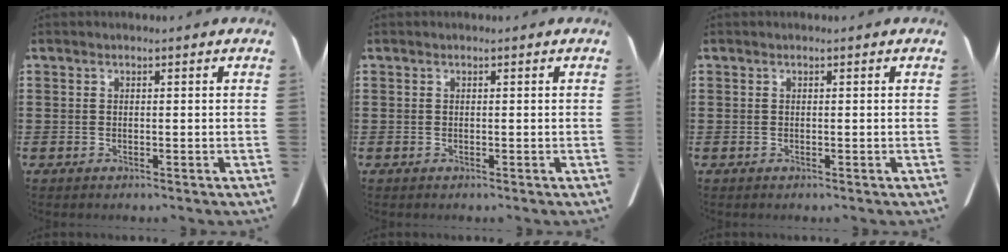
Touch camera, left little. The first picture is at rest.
{"total": 0.0}
{"total": 0.0}